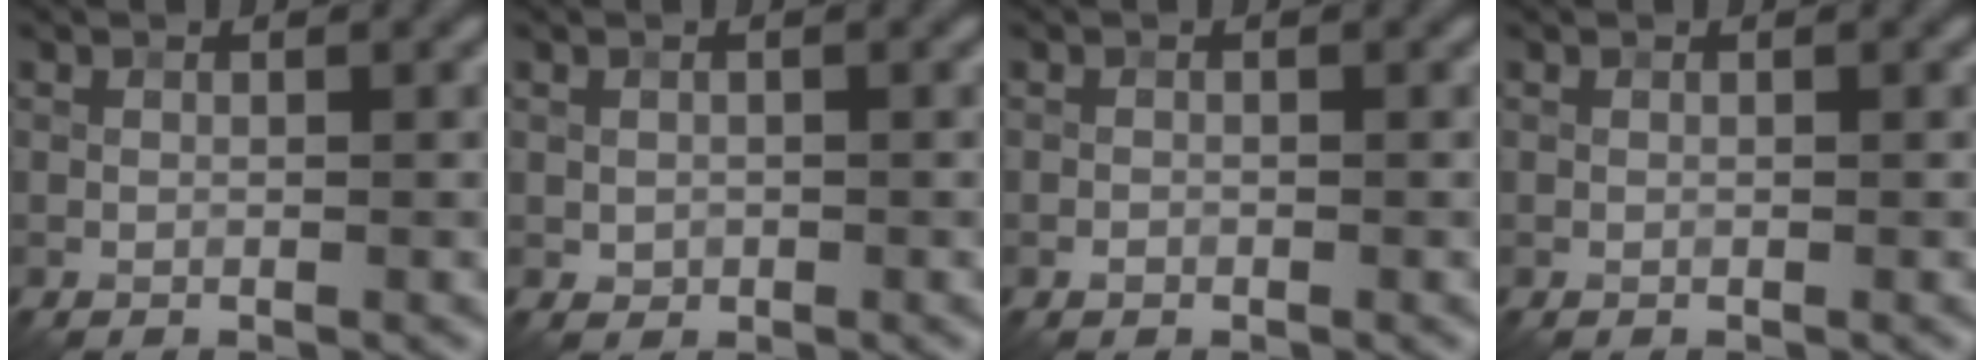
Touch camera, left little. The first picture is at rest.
{"total": 0.8, "force": [0.0, 0.8, 0.3], "torque": [-0.002, -0.004, 0.000]}
{"total": 0.5, "force": [-0.3, 0.4, 0.2], "torque": [0.000, -0.001, -0.007]}
{"total": 0.0}